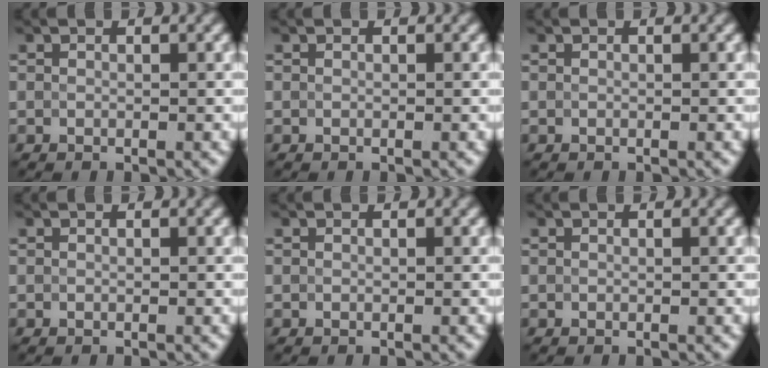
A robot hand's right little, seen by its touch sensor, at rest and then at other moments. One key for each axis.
{"total": 0.0}
{"total": 0.0}
{"total": 0.0}
{"total": 0.0}
{"total": 0.0}